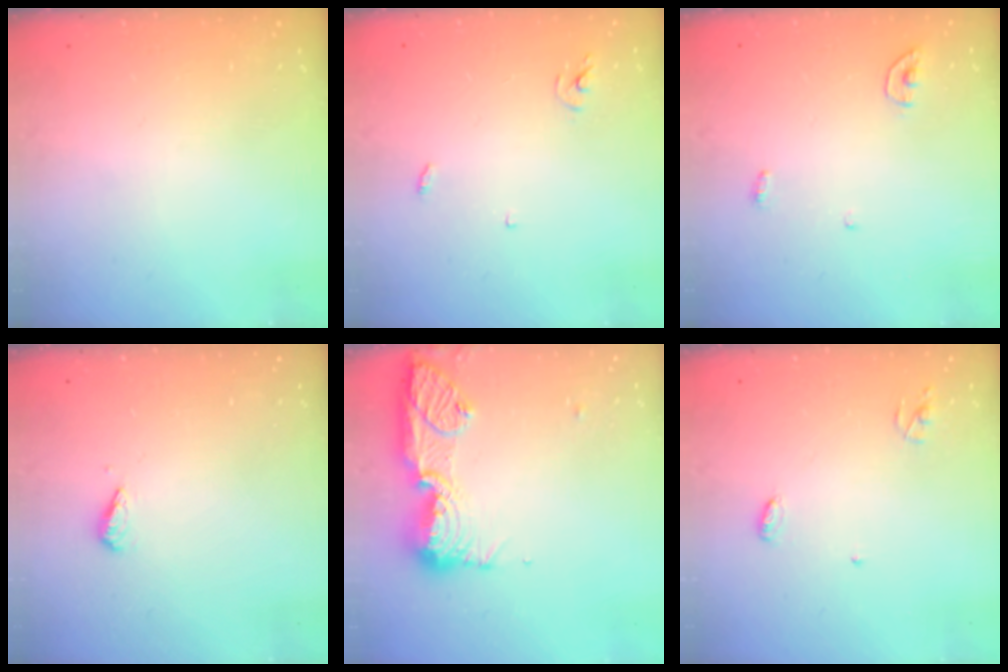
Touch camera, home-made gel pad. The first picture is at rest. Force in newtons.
{"total": 3.0, "press": 3.0, "slide": 0.2}
{"total": 3.6, "press": 3.5, "slide": 0.4}
{"total": 2.7, "press": 2.7, "slide": 0.6}
{"total": 17.6, "press": 16.5, "slide": 6.2}
{"total": 3.5, "press": 3.5, "slide": 0.2}